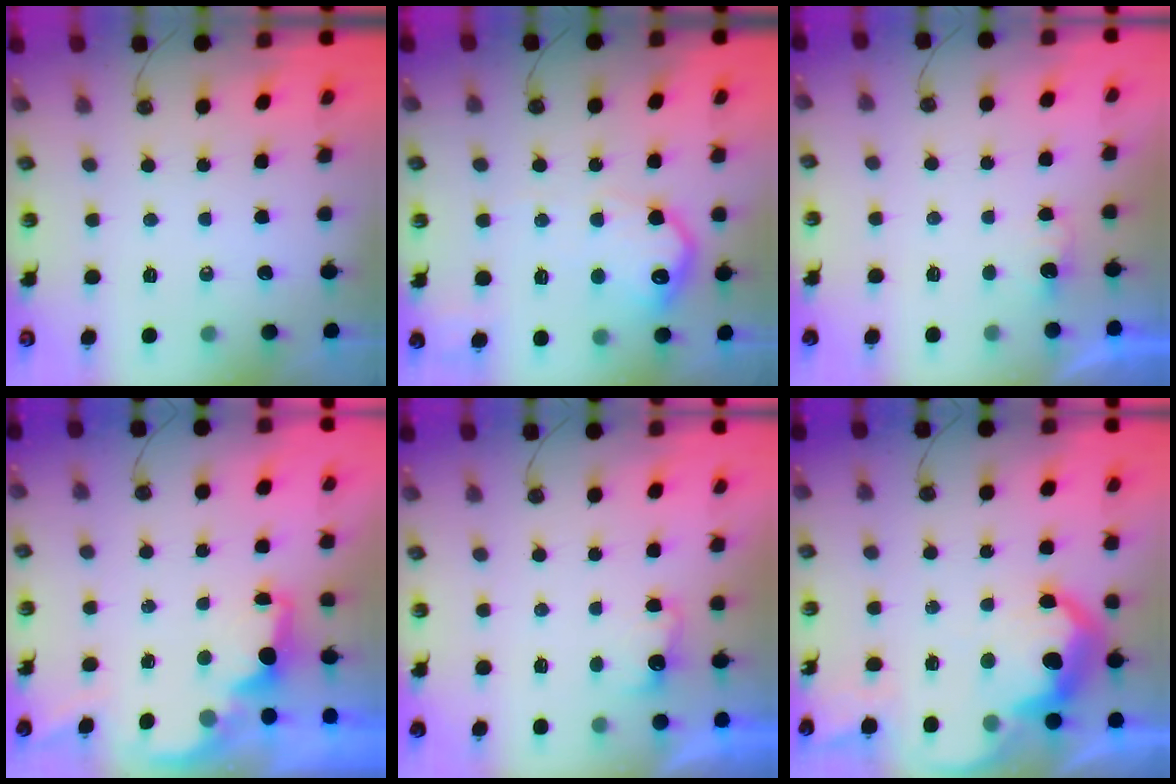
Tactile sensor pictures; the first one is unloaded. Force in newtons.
{"total": 14.5, "press": 14.5, "slide": 0.8}
{"total": 1.5, "press": 1.2, "slide": 0.8}
{"total": 1.9, "press": 1.7, "slide": 0.8}
{"total": 2.8, "press": 2.7, "slide": 0.8}
{"total": 14.8, "press": 14.7, "slide": 1.1}